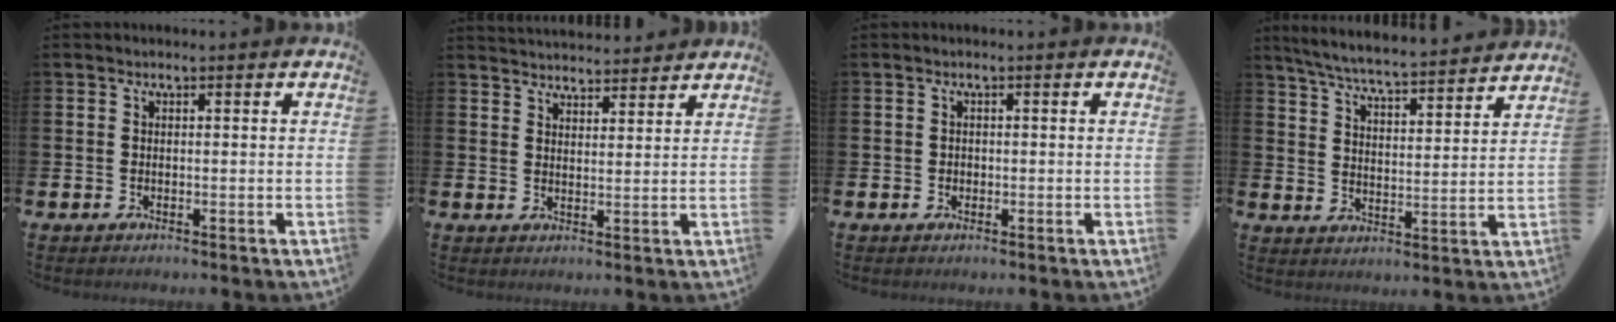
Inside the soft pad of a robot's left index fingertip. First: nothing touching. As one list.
[{"total": 3.9, "force": [3.8, 0.6, -0.3], "torque": [-0.003, -0.020, 0.072]}, {"total": 0.7, "force": [0.0, 0.7, 0.2], "torque": [0.000, 0.005, -0.003]}, {"total": 6.5, "force": [6.2, 0.1, 1.7], "torque": [-0.057, -0.046, 0.107]}]